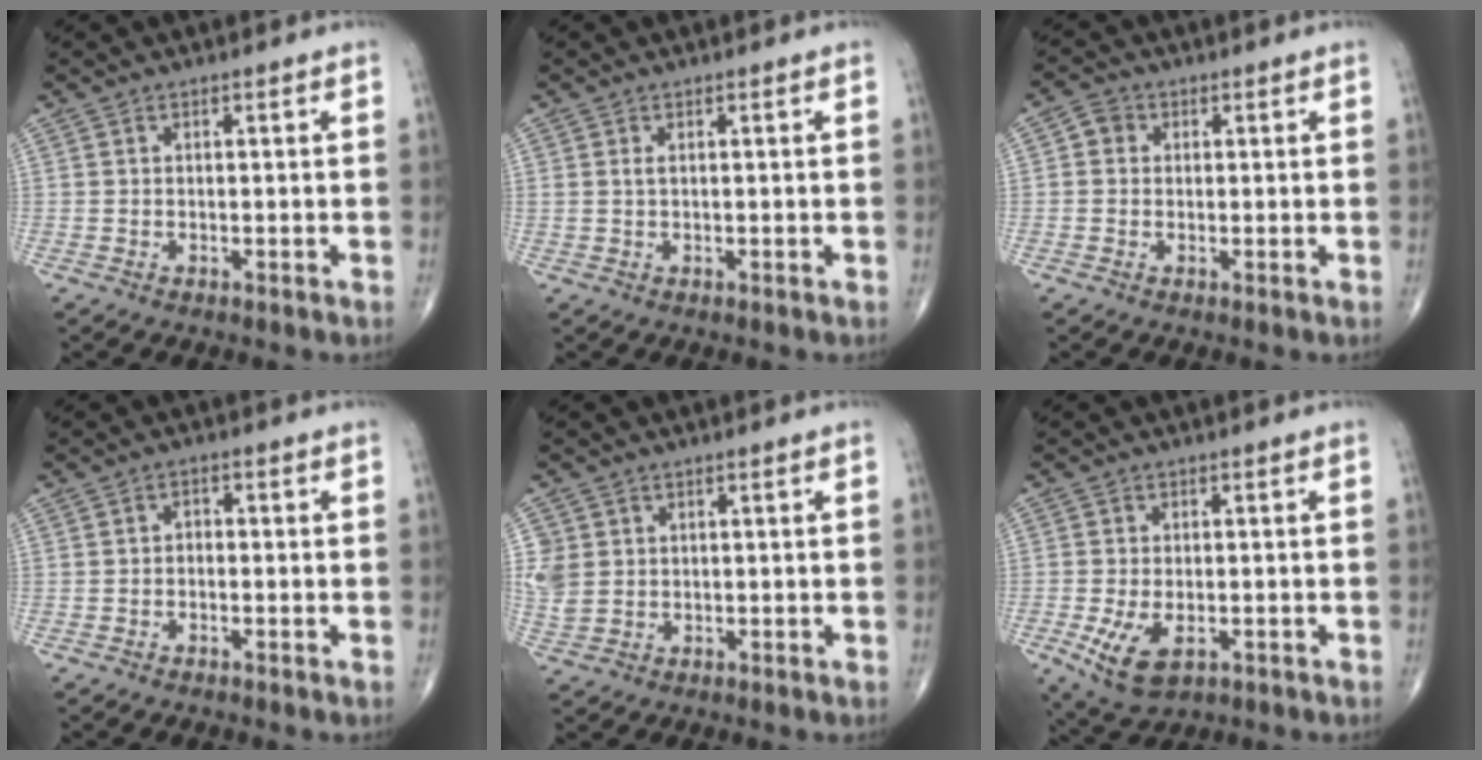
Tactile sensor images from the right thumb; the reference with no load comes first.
{"total": 1.0, "force": [0.3, 0.4, 0.8], "torque": [-0.019, 0.003, 0.007]}
{"total": 2.8, "force": [0.4, 2.5, 1.1], "torque": [-0.003, 0.005, 0.001]}
{"total": 1.4, "force": [-0.4, 1.0, 0.9], "torque": [-0.008, 0.008, -0.012]}
{"total": 5.6, "force": [1.0, 4.8, 2.6], "torque": [-0.057, -0.001, 0.029]}
{"total": 7.8, "force": [-2.5, 4.3, 6.0], "torque": [-0.115, -0.007, -0.033]}